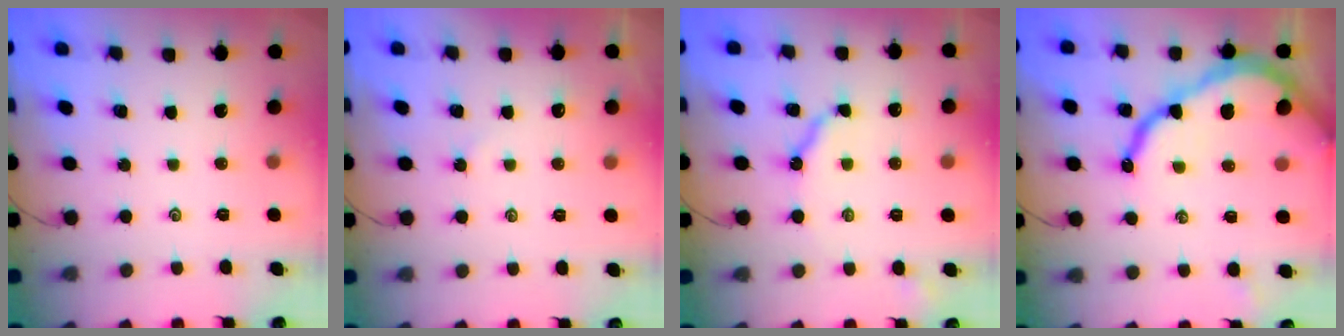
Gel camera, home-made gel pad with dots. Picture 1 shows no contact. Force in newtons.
{"total": 1.8, "press": 1.8, "slide": 0.3}
{"total": 7.4, "press": 7.3, "slide": 0.7}
{"total": 14.1, "press": 14.1, "slide": 1.3}